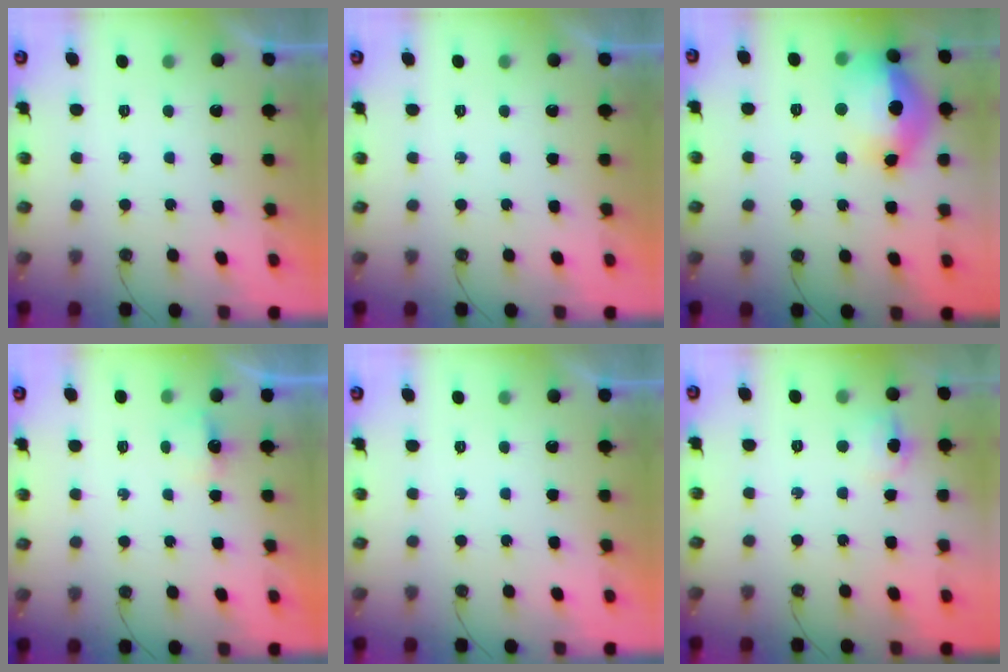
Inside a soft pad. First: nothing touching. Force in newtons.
{"total": 0.0}
{"total": 18.0, "press": 17.9, "slide": 1.8}
{"total": 2.6, "press": 2.6, "slide": 0.4}
{"total": 0.0}
{"total": 4.8, "press": 4.4, "slide": 1.9}